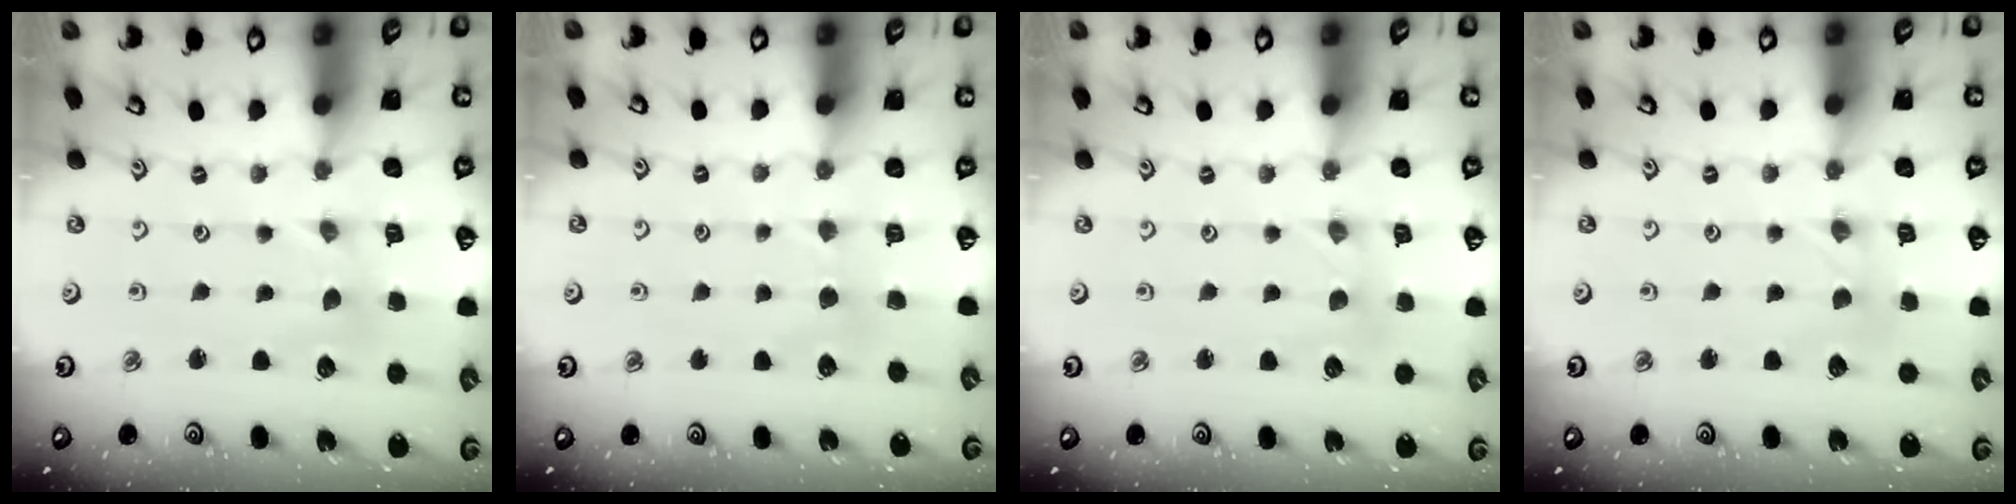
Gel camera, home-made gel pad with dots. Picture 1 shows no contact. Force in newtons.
{"total": 3.4, "press": 3.4, "slide": 0.4}
{"total": 0.5, "press": 0.5, "slide": 0.1}
{"total": 0.0}